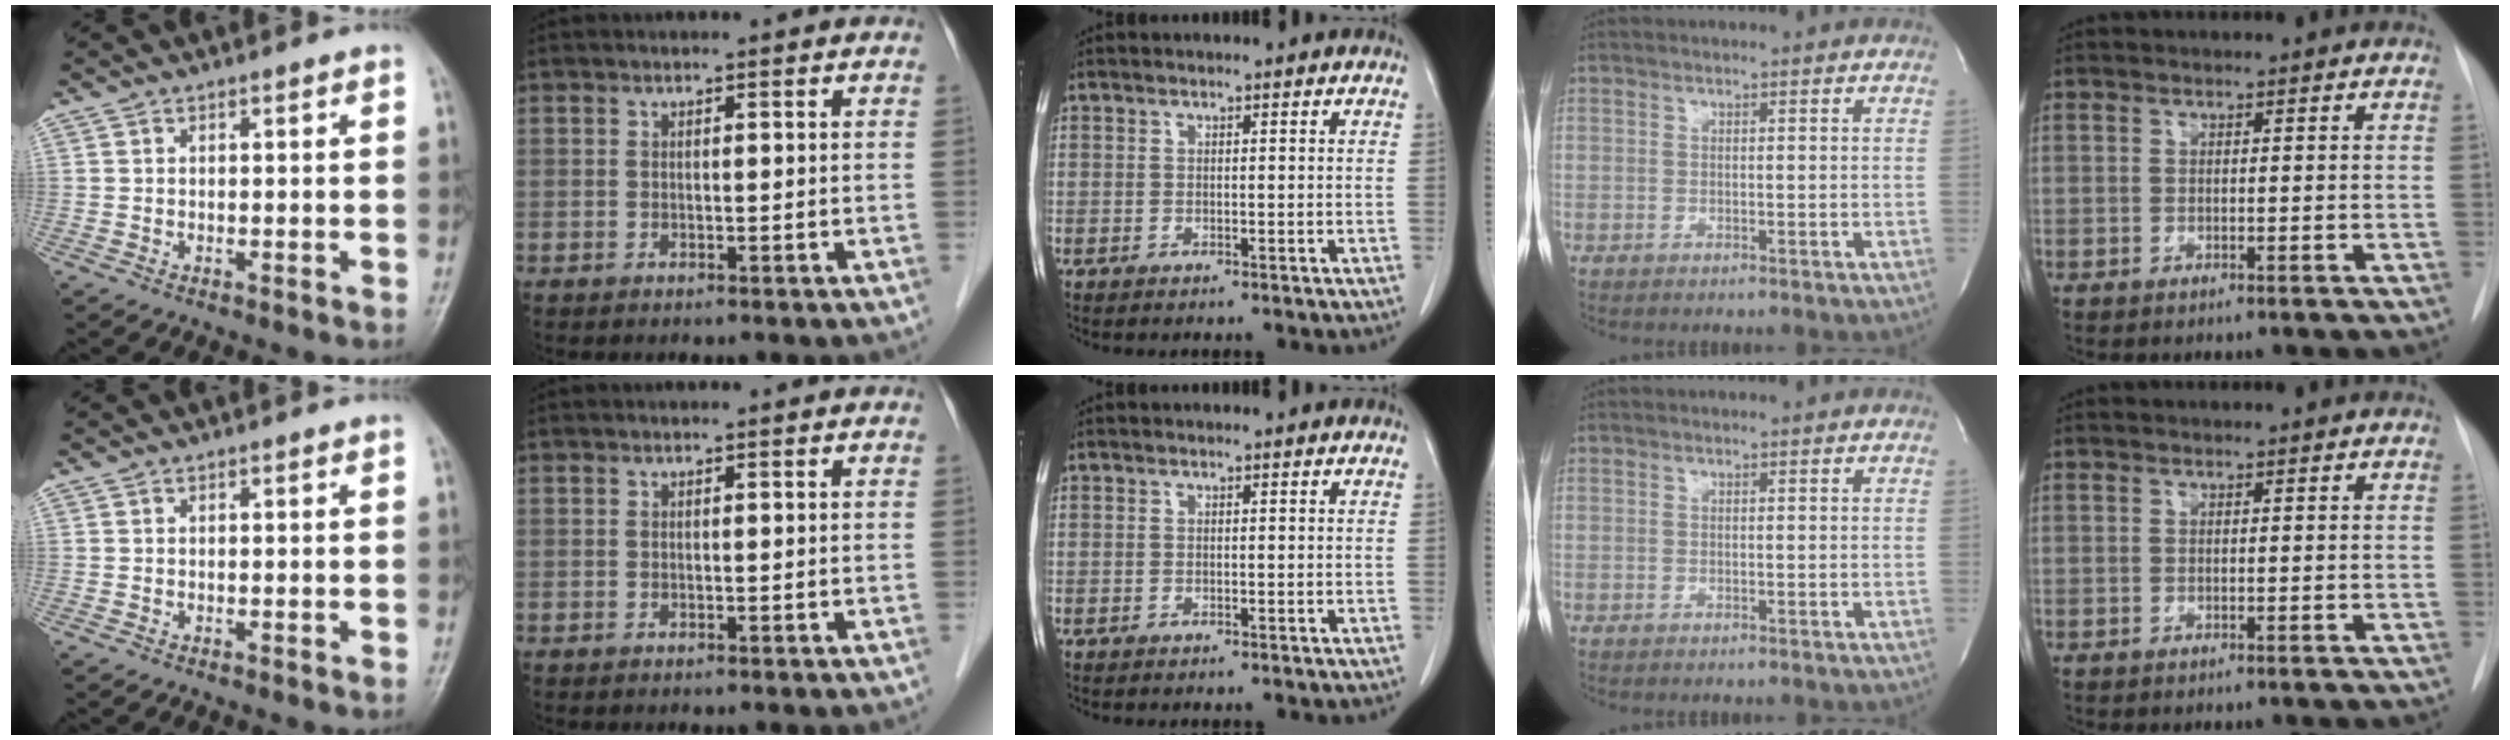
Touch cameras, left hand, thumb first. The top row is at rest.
{}